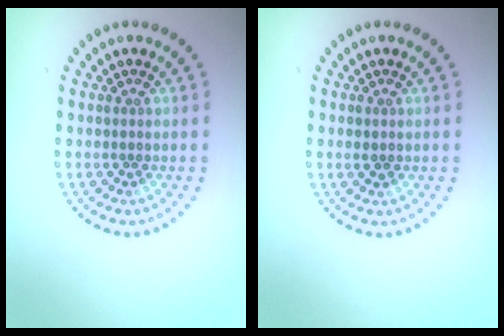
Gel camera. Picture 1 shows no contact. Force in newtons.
{"total": 0.8, "press": 0.8, "slide": 0.1}